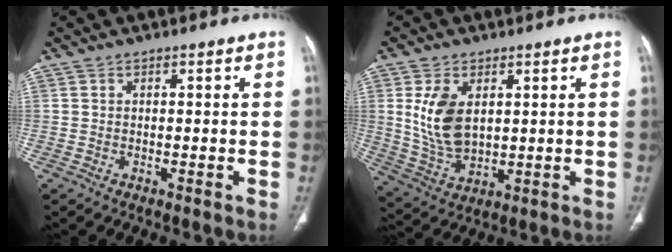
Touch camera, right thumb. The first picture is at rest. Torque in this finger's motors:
{"motor_torque": [-0.60, 0.90, 1.08, 0.33, 0.03]}